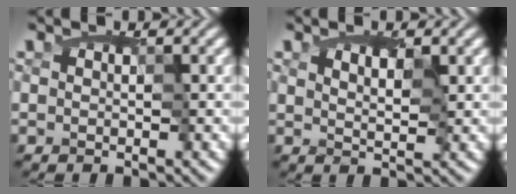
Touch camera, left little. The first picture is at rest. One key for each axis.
{"total": 1.8, "fx": 0.5, "fy": 0.8, "fz": 1.5, "tx": -0.027, "ty": 0.000, "tz": 0.008}